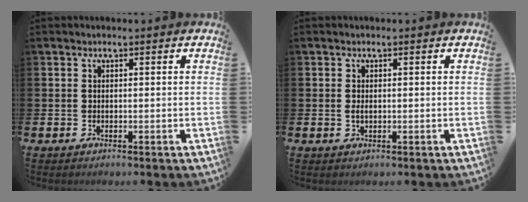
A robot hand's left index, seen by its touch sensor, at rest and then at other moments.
{"total": 0.8, "force": [0.0, 0.4, 0.7], "torque": [-0.014, 0.004, -0.002]}